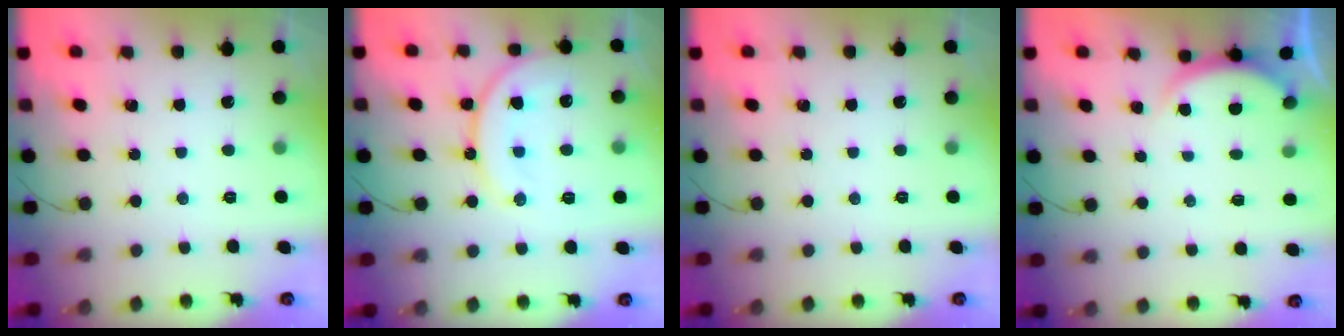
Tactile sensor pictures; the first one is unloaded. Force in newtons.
{"total": 14.5, "press": 14.4, "slide": 1.8}
{"total": 0.0}
{"total": 1.6, "press": 1.5, "slide": 0.6}